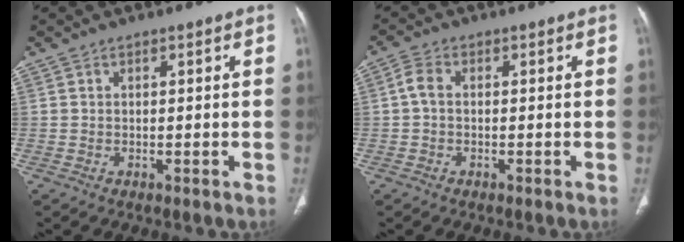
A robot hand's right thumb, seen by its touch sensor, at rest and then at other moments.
{"total": 2.7, "force": [-0.1, 1.7, 2.0], "torque": [-0.040, 0.007, -0.007]}